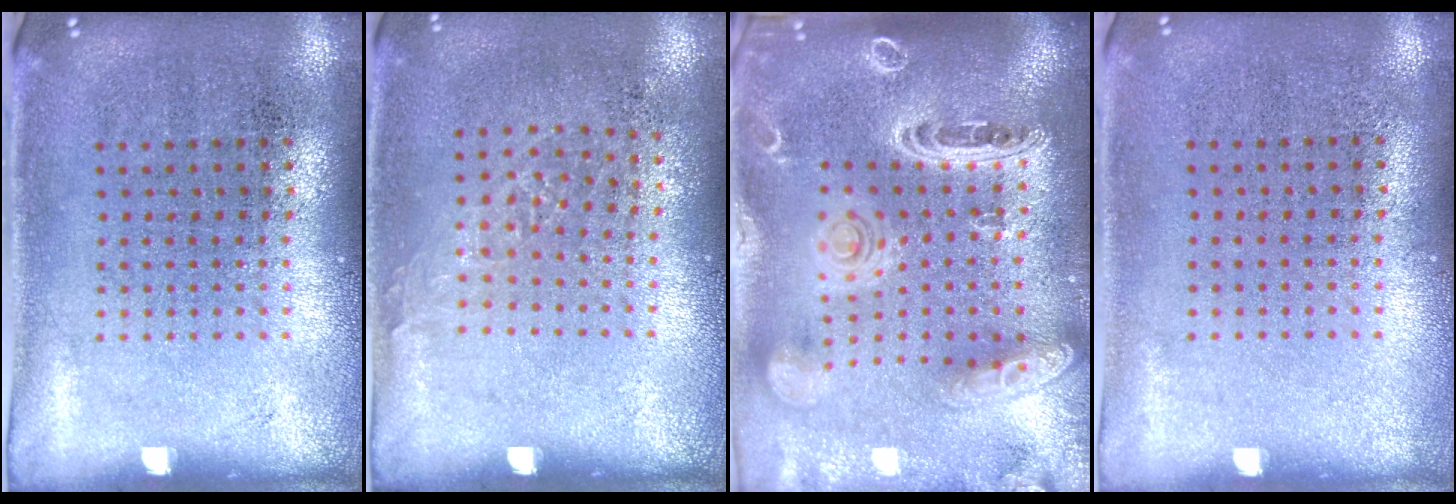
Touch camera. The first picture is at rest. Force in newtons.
{"total": 0.9, "press": 0.8, "slide": 0.4}
{"total": 3.7, "press": 3.0, "slide": 2.3}
{"total": 0.0}